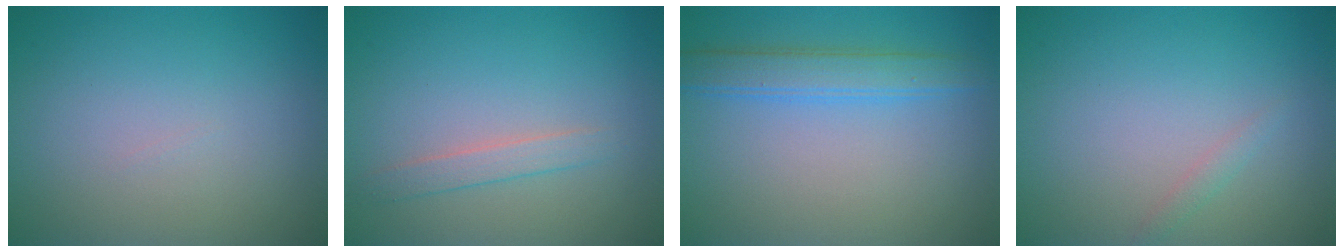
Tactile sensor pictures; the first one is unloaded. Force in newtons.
{"total": 1.5, "press": 1.5, "slide": 0.0}
{"total": 3.1, "press": 3.1, "slide": 0.2}
{"total": 0.8, "press": 0.8, "slide": 0.0}